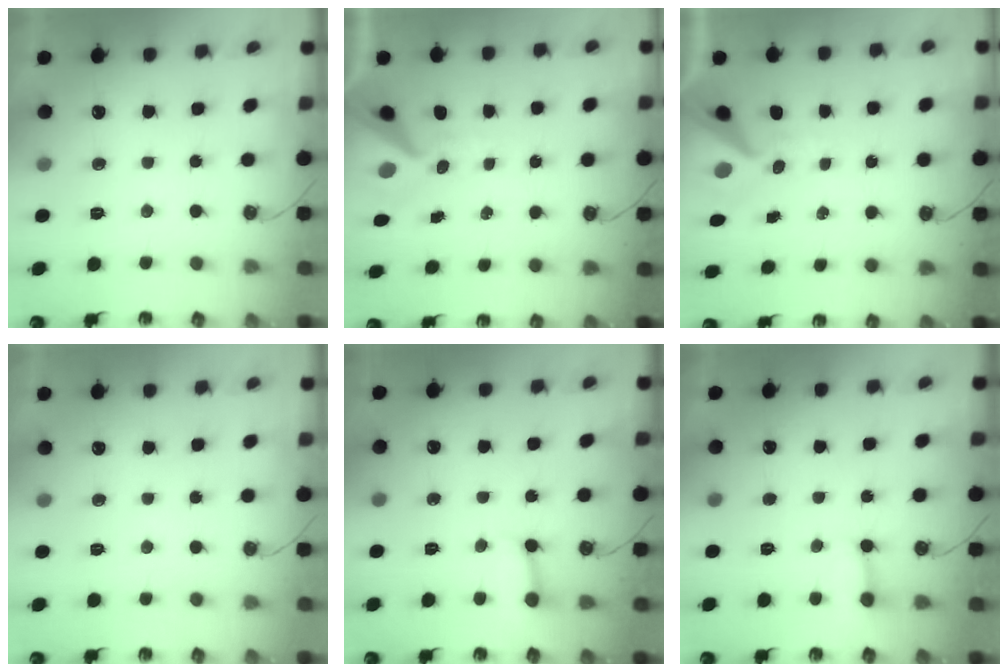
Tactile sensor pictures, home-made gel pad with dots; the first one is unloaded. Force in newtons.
{"total": 12.0, "press": 11.8, "slide": 1.9}
{"total": 12.0, "press": 11.8, "slide": 1.9}
{"total": 0.0}
{"total": 2.5, "press": 2.5, "slide": 0.0}
{"total": 2.8, "press": 2.7, "slide": 0.5}